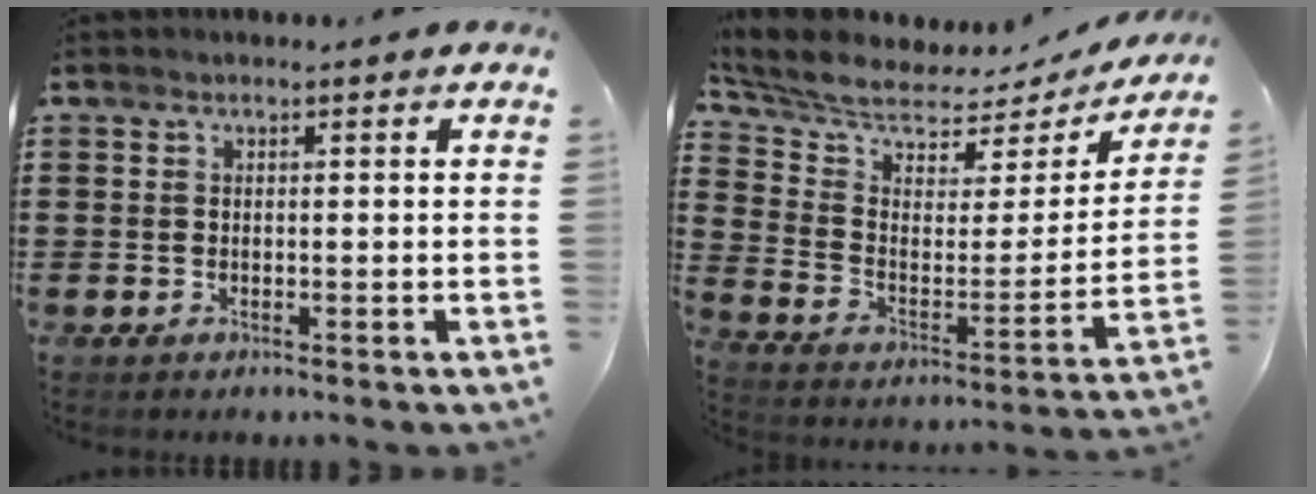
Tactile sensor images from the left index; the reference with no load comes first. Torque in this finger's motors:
{"motor_torque": [1.59, 0.55, 0.45, 0.17]}